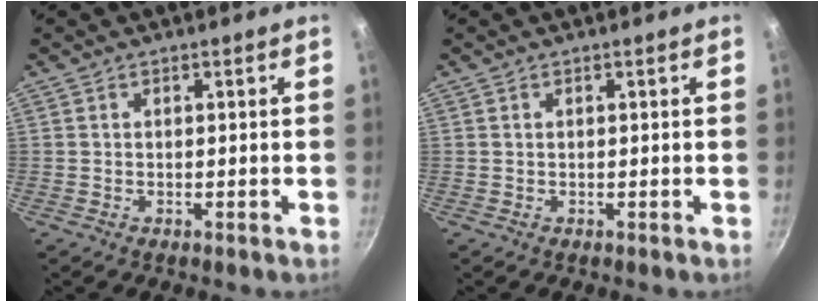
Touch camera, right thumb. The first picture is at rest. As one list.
[{"total": 0.0}]